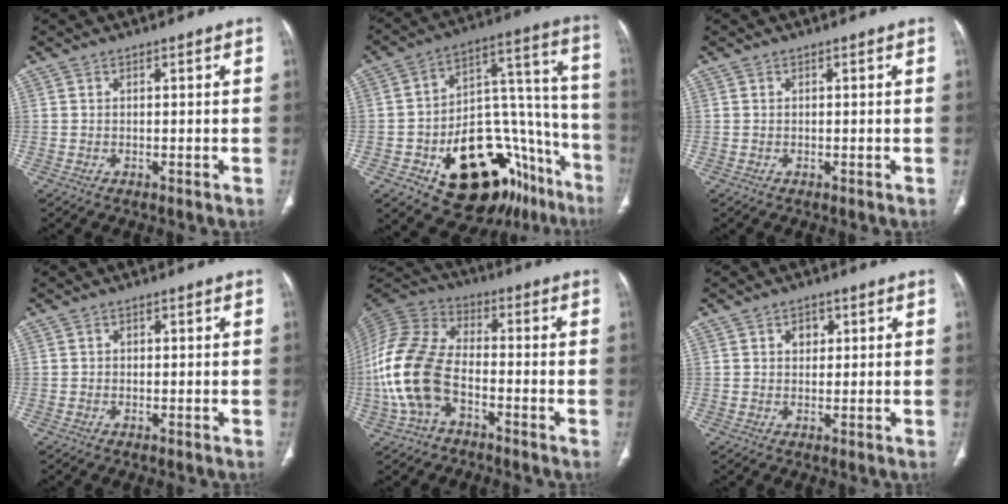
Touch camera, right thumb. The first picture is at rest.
{"total": 27.4, "force": [-13.0, 15.1, 18.8], "torque": [-0.191, 0.112, -0.178]}
{"total": 0.0}
{"total": 0.7, "force": [0.0, 0.6, 0.3], "torque": [0.000, 0.002, -0.001]}
{"total": 16.4, "force": [-4.7, 9.8, 12.3], "torque": [-0.272, 0.030, -0.094]}
{"total": 2.9, "force": [1.0, 2.2, 1.5], "torque": [-0.008, -0.002, 0.015]}